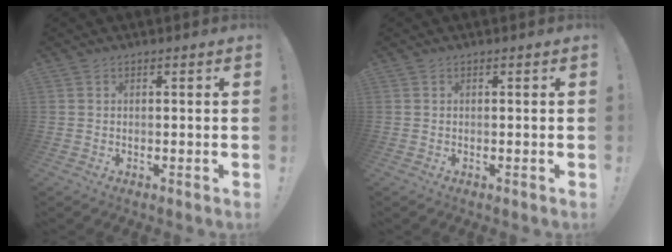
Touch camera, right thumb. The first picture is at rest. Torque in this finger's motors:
{"motor_torque": [0.00, 0.00, 0.00, 0.00, 0.00]}